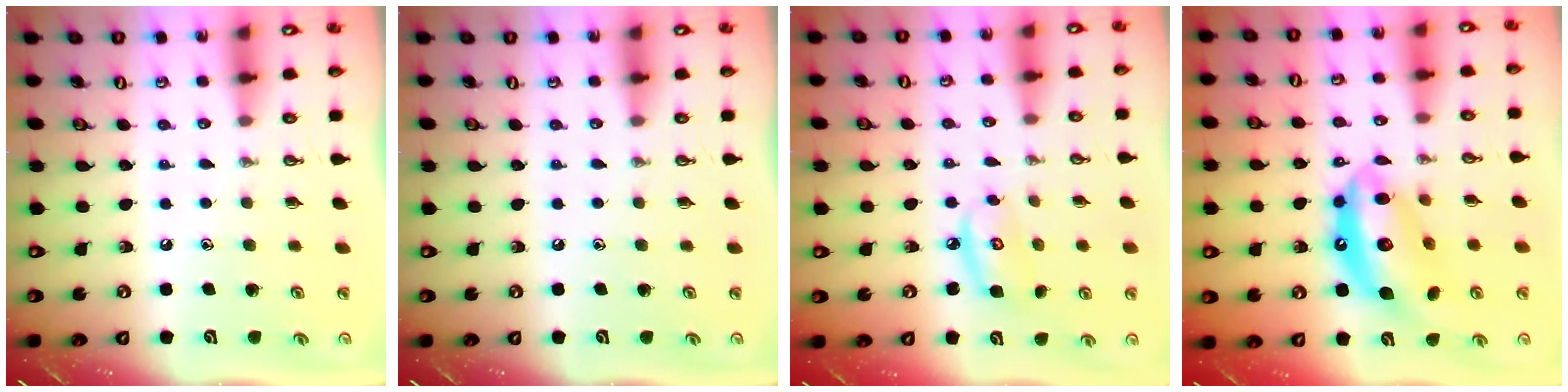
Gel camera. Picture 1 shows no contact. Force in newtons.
{"total": 0.0}
{"total": 5.8, "press": 5.8, "slide": 0.4}
{"total": 15.5, "press": 15.5, "slide": 1.3}